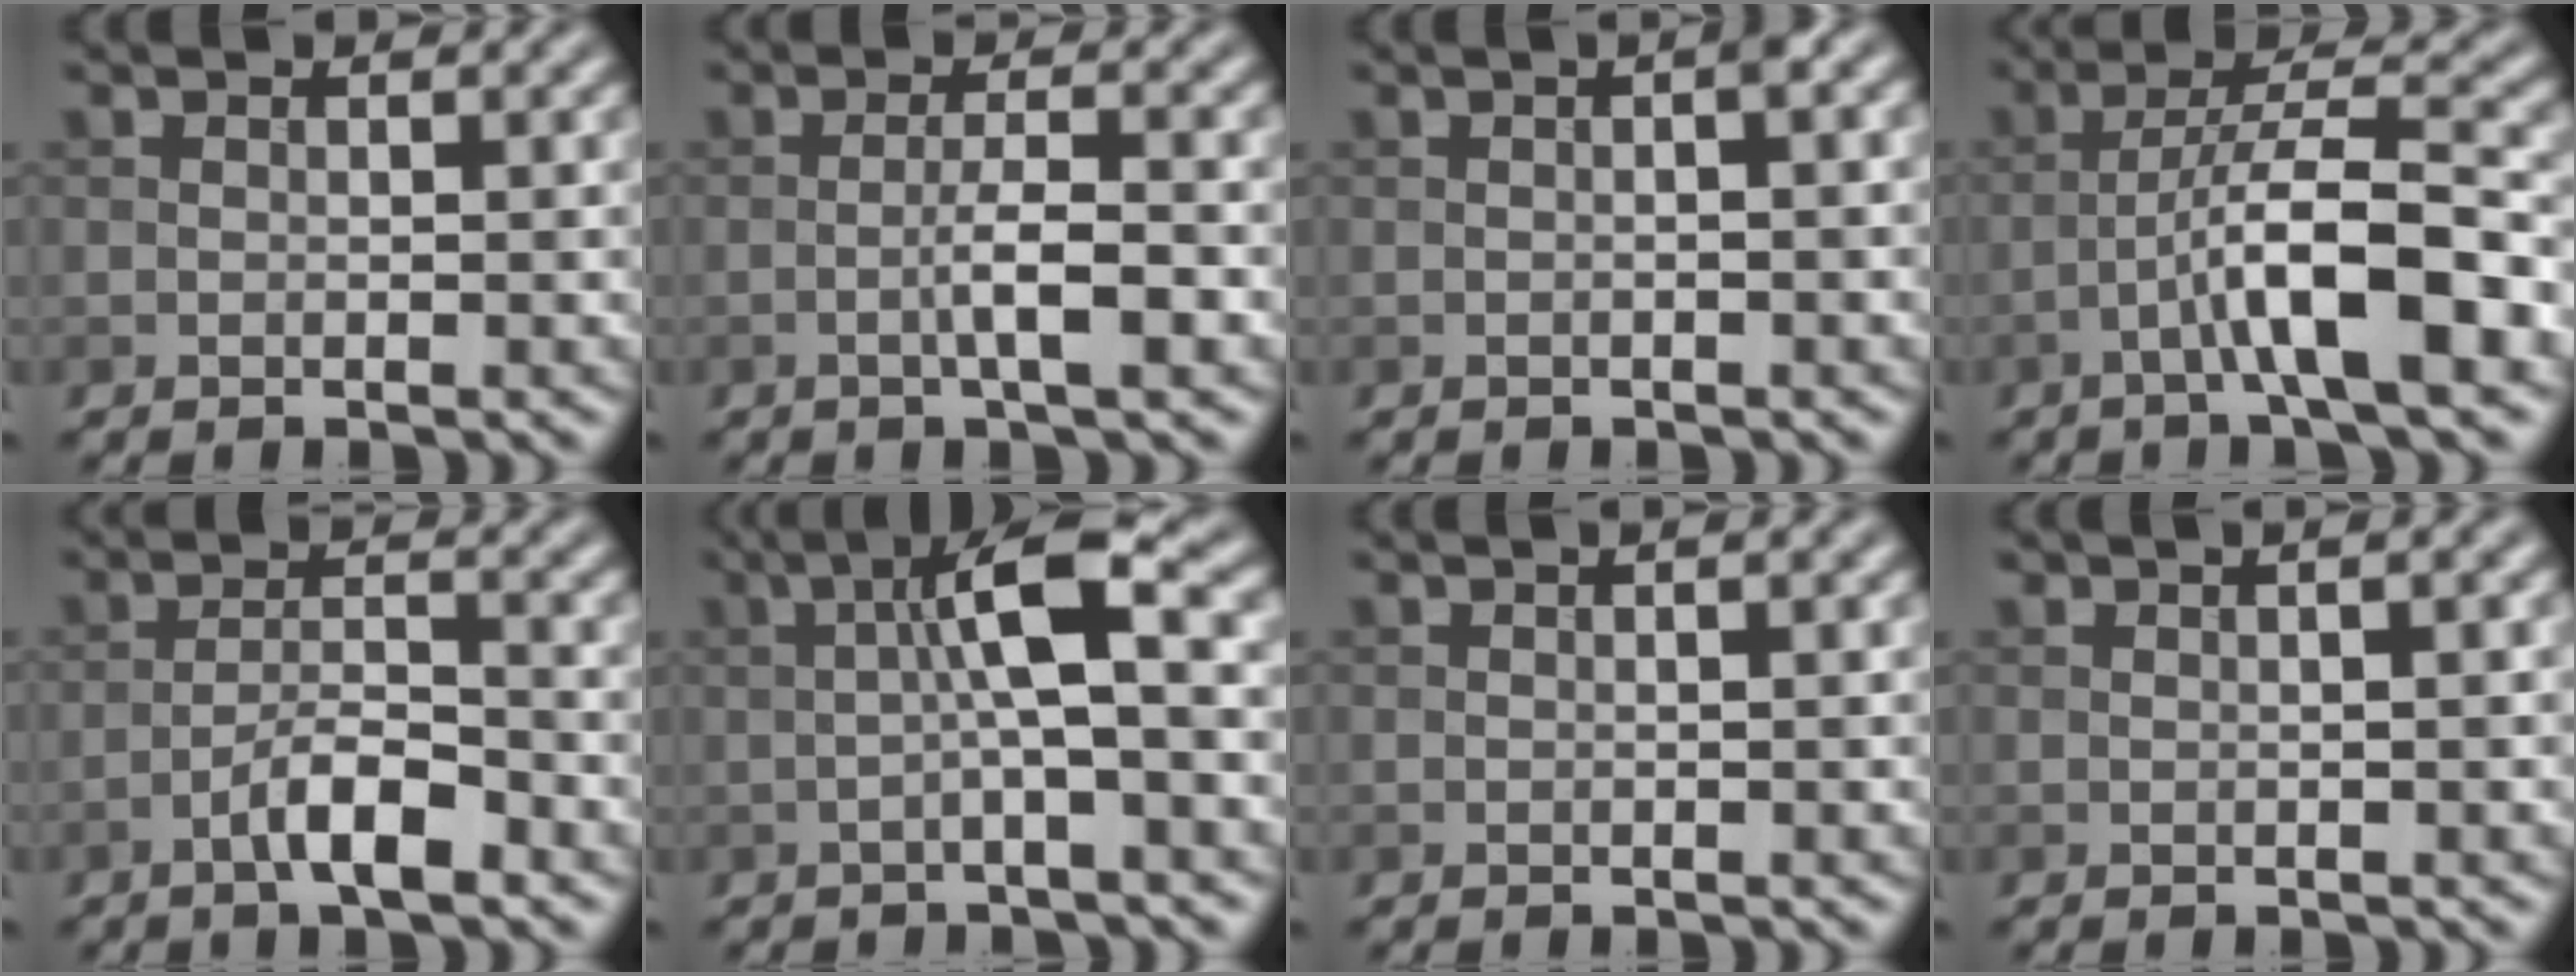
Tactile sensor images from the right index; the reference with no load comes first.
{"total": 3.3, "force": [-1.1, 0.5, 3.1], "torque": [-0.055, 0.007, -0.022]}
{"total": 1.7, "force": [0.1, 0.2, 1.7], "torque": [-0.026, 0.005, -0.001]}
{"total": 7.4, "force": [-2.9, 1.1, 6.7], "torque": [-0.114, 0.023, -0.052]}
{"total": 4.3, "force": [-2.5, 1.0, 3.3], "torque": [-0.060, 0.012, -0.051]}
{"total": 6.5, "force": [0.3, 1.1, 6.4], "torque": [-0.107, 0.022, -0.007]}
{"total": 1.1, "force": [0.3, 0.2, 1.0], "torque": [-0.018, 0.004, 0.002]}
{"total": 2.3, "force": [0.8, 0.8, 2.0], "torque": [-0.020, -0.001, 0.005]}